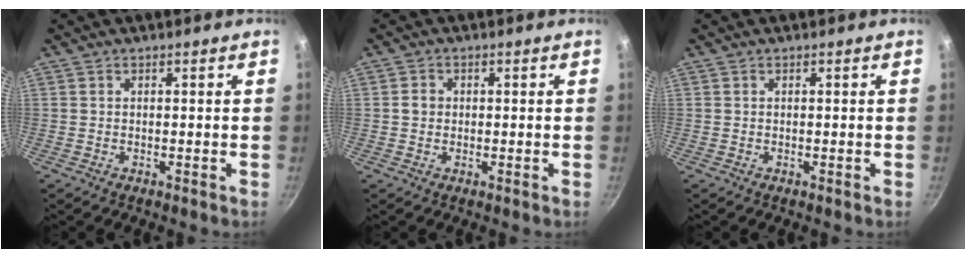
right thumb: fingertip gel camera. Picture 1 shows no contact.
{"total": 2.0, "force": [0.0, 1.8, 0.9], "torque": [-0.006, 0.007, -0.002]}
{"total": 0.0}